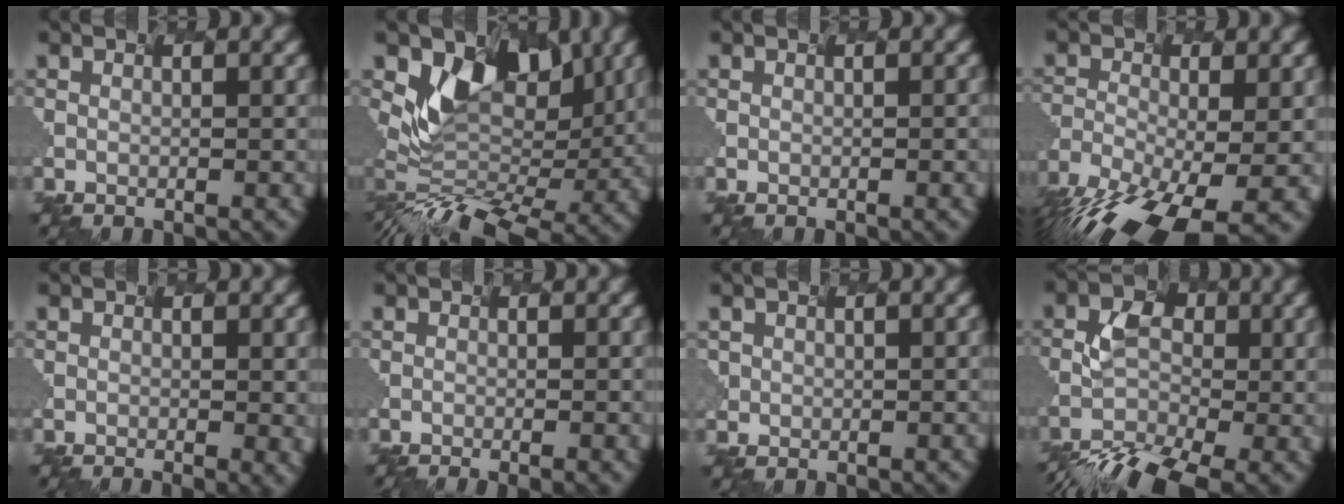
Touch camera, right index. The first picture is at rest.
{"total": 4.8, "force": [0.5, 3.4, 3.4], "torque": [-0.058, -0.017, 0.025]}
{"total": 0.9, "force": [0.1, 0.3, 0.8], "torque": [-0.001, 0.002, 0.000]}
{"total": 12.2, "force": [-8.0, 4.0, 8.4], "torque": [-0.182, -0.041, -0.115]}
{"total": 2.8, "force": [-0.6, 0.9, 2.6], "torque": [-0.014, -0.002, 0.004]}
{"total": 3.8, "force": [-1.3, 1.6, 3.1], "torque": [-0.015, 0.004, -0.002]}
{"total": 0.9, "force": [0.0, 0.7, -0.5], "torque": [0.002, -0.004, 0.014]}
{"total": 6.7, "force": [-5.2, 2.5, 3.4], "torque": [-0.078, -0.008, -0.093]}